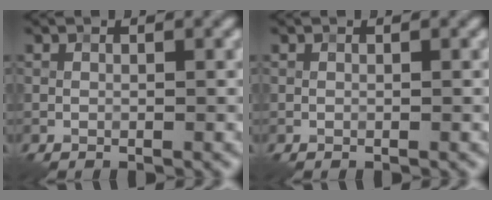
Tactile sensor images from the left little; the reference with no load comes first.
{"total": 0.0}